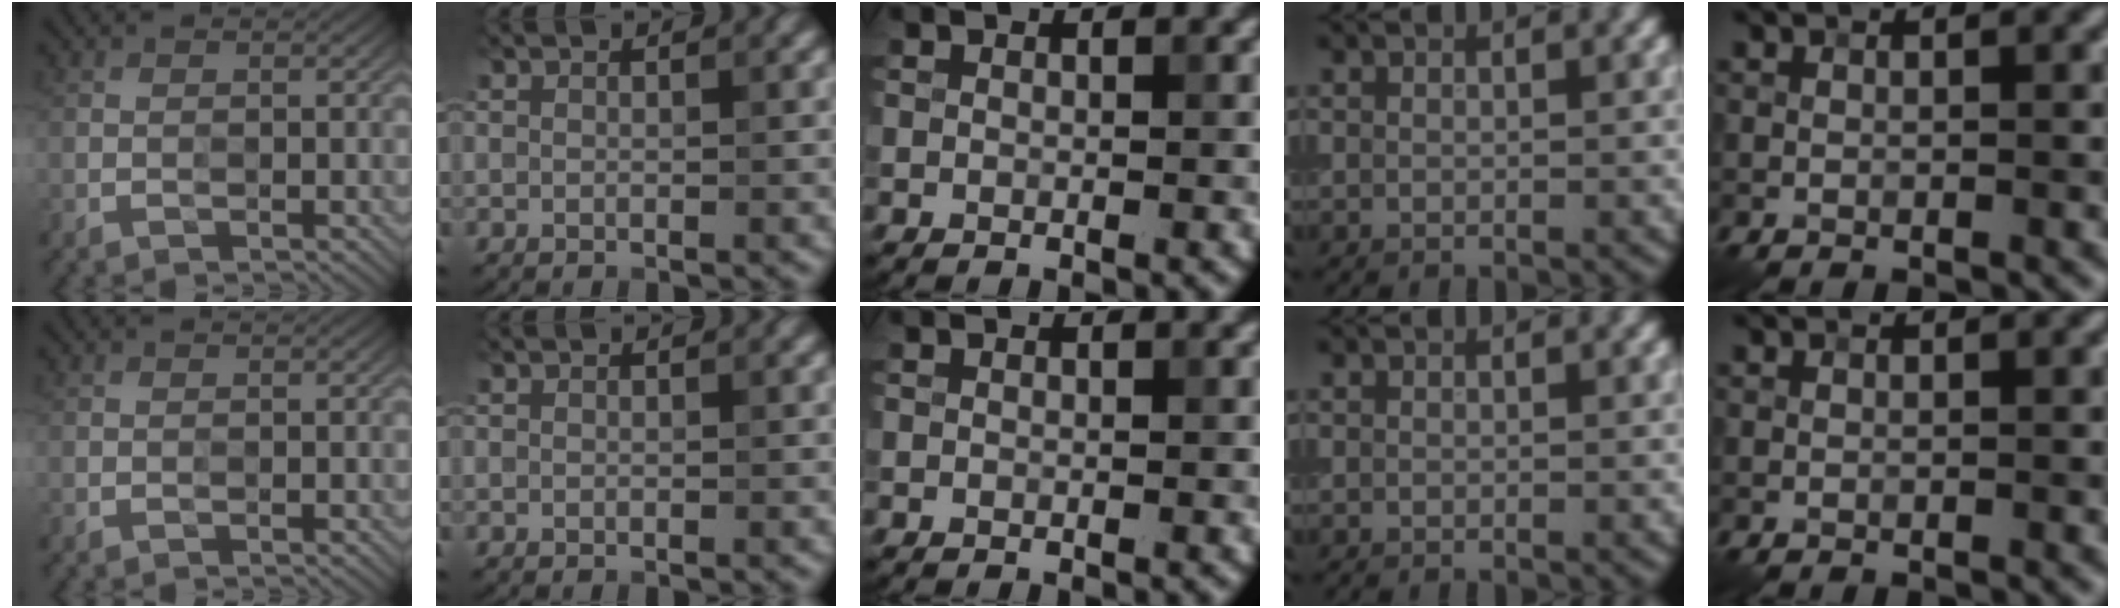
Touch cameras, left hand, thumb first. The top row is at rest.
{}